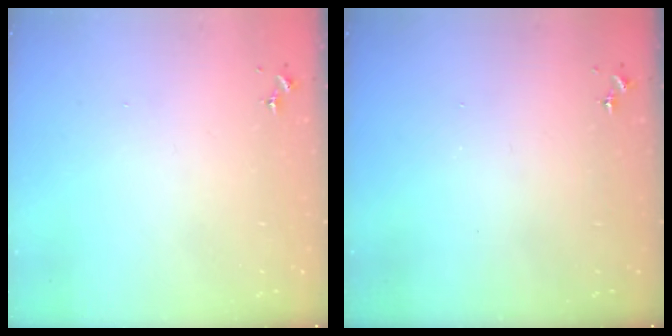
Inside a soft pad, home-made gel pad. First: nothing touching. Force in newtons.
{"total": 0.0}